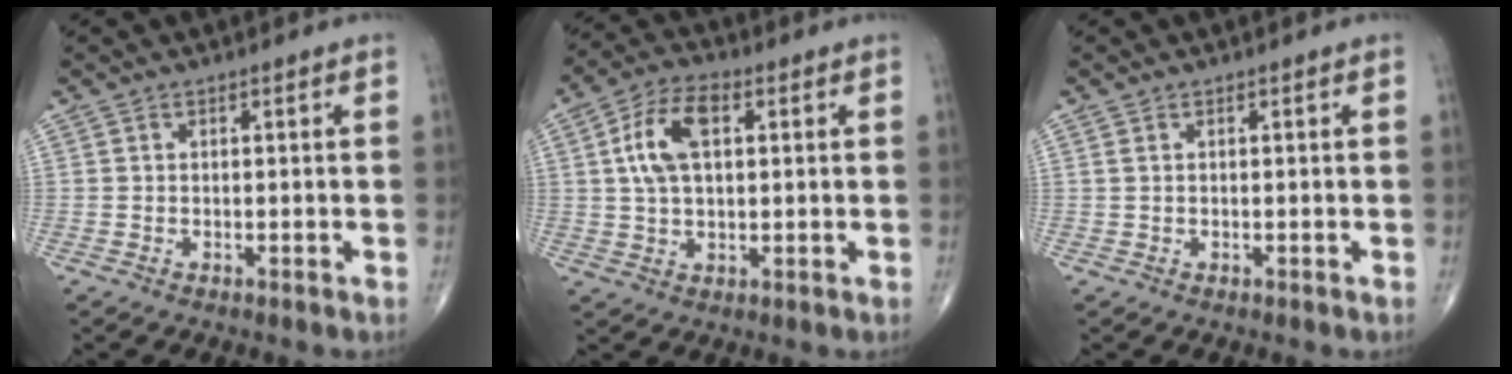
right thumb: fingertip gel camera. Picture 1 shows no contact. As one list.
[{"total": 10.2, "force": [2.3, 5.6, 8.3], "torque": [-0.153, 0.014, 0.039]}, {"total": 0.7, "force": [0.3, 0.4, 0.5], "torque": [-0.010, 0.004, 0.007]}]